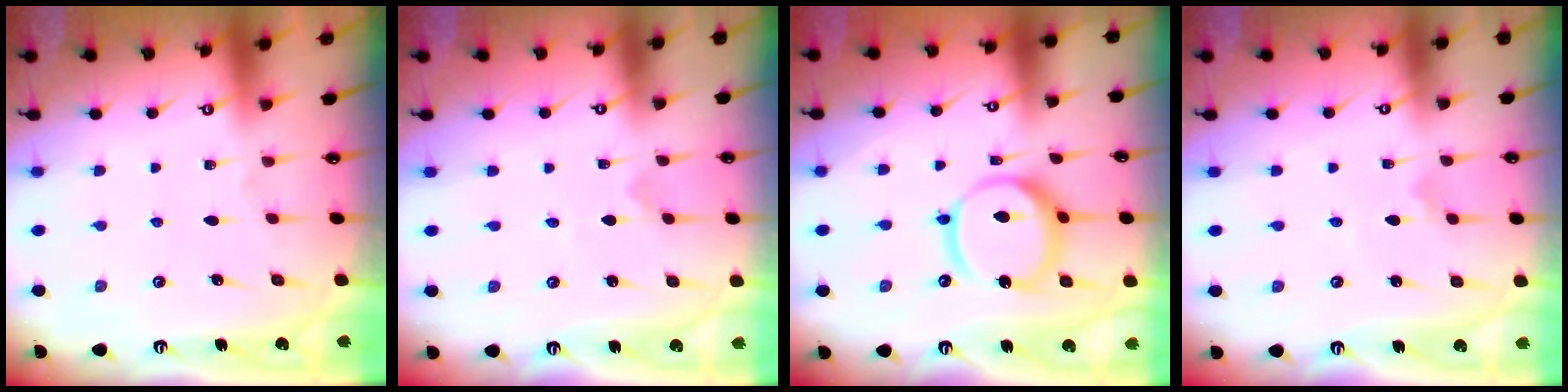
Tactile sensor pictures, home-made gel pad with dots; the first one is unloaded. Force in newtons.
{"total": 0.0}
{"total": 14.3, "press": 14.2, "slide": 1.6}
{"total": 1.8, "press": 1.7, "slide": 0.1}